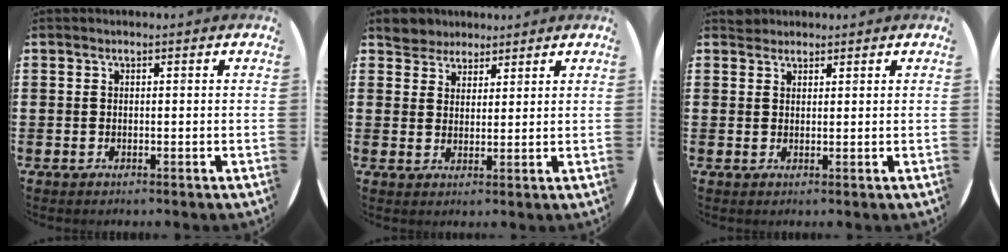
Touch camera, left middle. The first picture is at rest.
{"total": 3.9, "force": [3.5, 1.6, -0.4], "torque": [-0.006, -0.003, 0.070]}
{"total": 1.5, "force": [1.4, 0.5, -0.1], "torque": [0.007, -0.001, 0.028]}